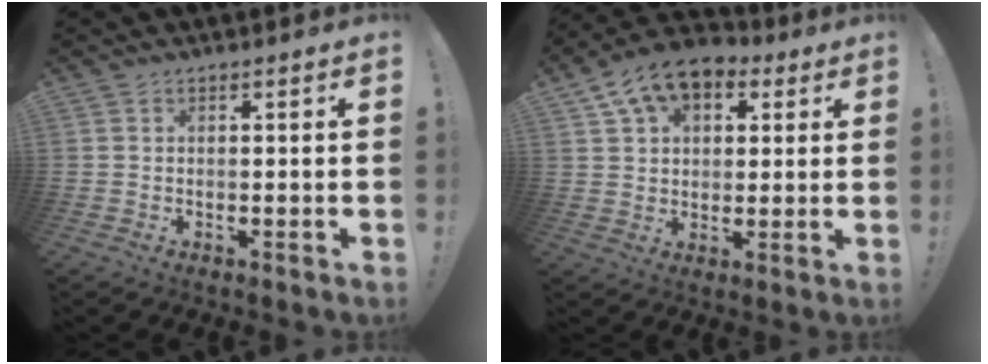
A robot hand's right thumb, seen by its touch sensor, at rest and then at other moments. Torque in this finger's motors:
{"motor_torque": [0.53, 0.82, 0.25, -0.03, 0.08]}